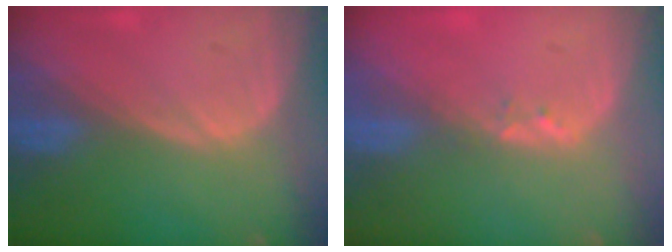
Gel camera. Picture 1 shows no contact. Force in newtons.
{"total": 1.4, "press": 1.3, "slide": 0.7}